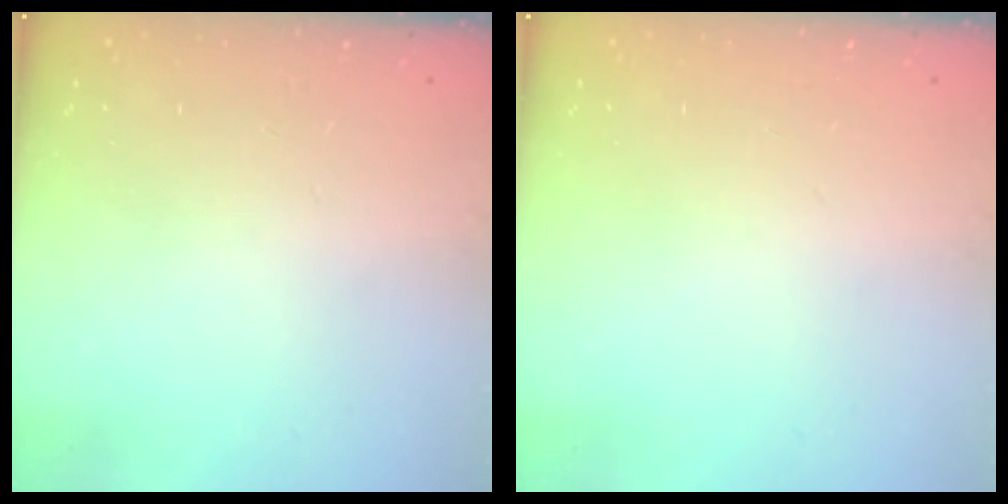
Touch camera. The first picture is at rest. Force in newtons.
{"total": 0.0}